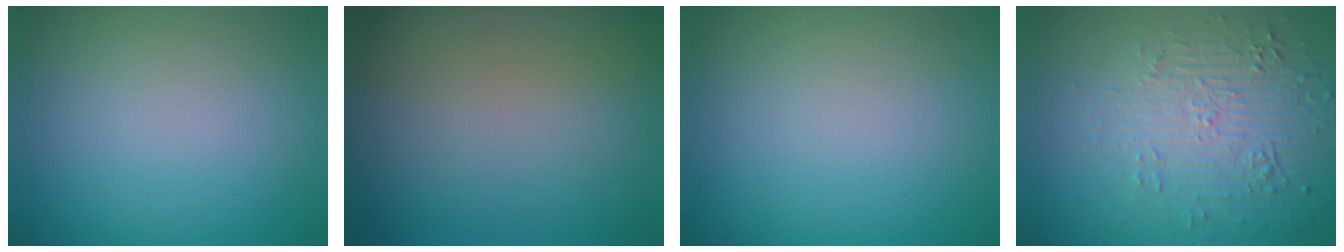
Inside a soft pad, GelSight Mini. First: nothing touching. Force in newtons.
{"total": 0.0}
{"total": 0.0}
{"total": 5.8, "press": 3.7, "slide": 4.4}